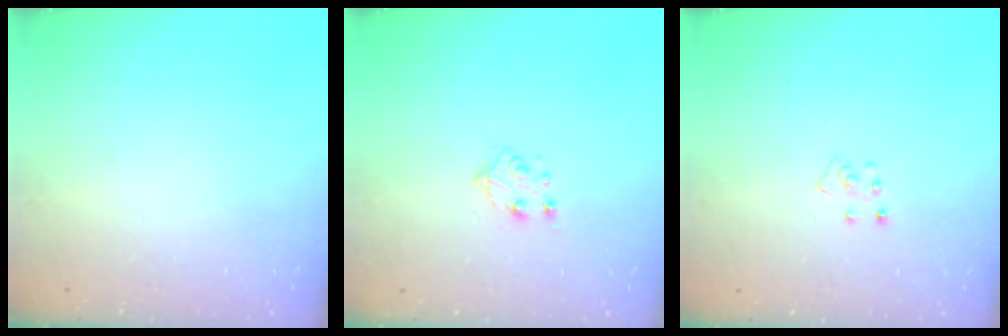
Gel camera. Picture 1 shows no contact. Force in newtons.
{"total": 6.9, "press": 6.8, "slide": 1.0}
{"total": 3.7, "press": 3.7, "slide": 0.3}